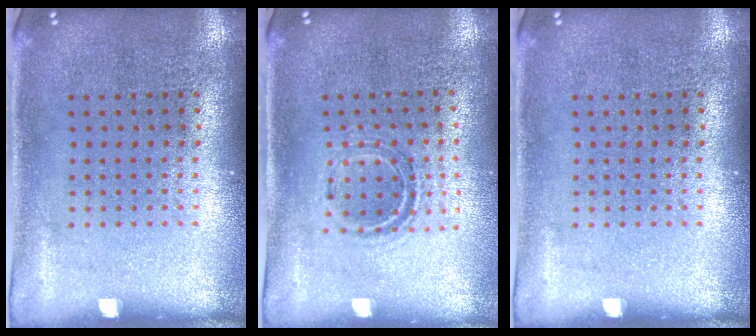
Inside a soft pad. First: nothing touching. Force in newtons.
{"total": 1.0, "press": 0.9, "slide": 0.3}
{"total": 0.0}